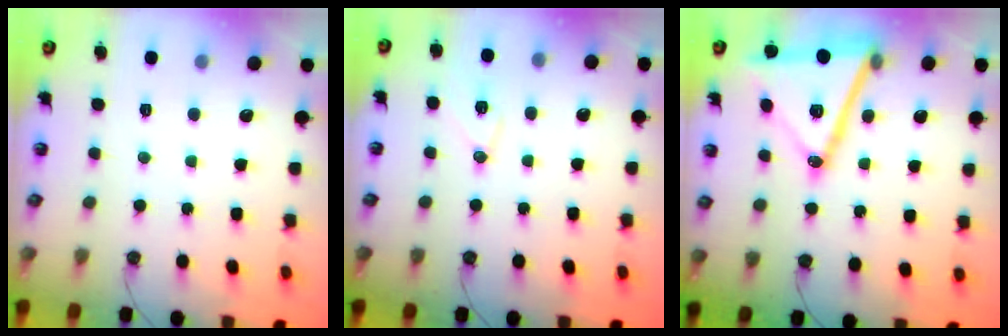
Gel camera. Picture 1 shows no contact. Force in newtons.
{"total": 9.3, "press": 9.1, "slide": 1.9}
{"total": 21.2, "press": 20.9, "slide": 3.5}